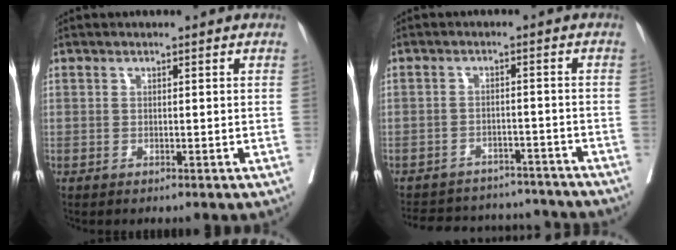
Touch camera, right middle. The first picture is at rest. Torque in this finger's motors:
{"motor_torque": [0.93, -1.21, 0.11, 0.04]}